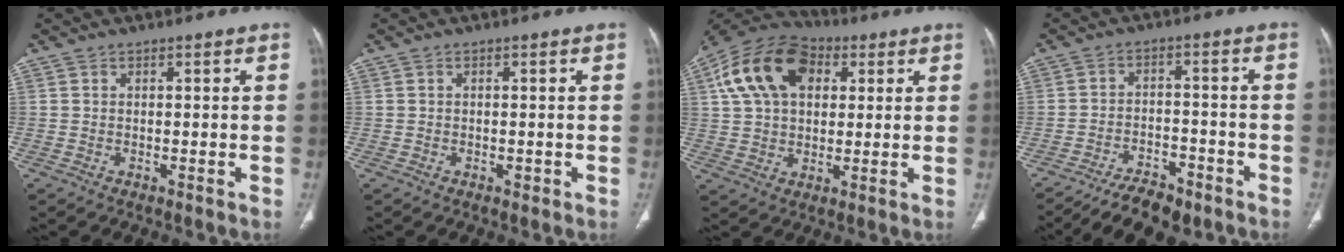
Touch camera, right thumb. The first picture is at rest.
{"total": 0.7, "force": [-0.2, 0.5, 0.4], "torque": [-0.007, 0.000, -0.003]}
{"total": 17.3, "force": [5.5, 11.4, 11.8], "torque": [-0.207, 0.015, 0.089]}
{"total": 10.0, "force": [-7.9, 4.2, 4.5], "torque": [-0.063, 0.047, -0.127]}